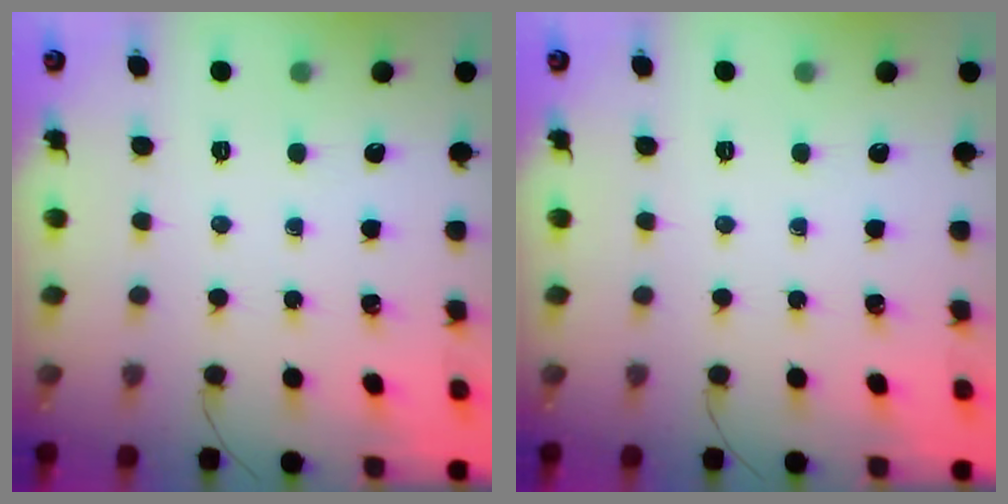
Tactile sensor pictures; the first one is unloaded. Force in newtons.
{"total": 0.0}